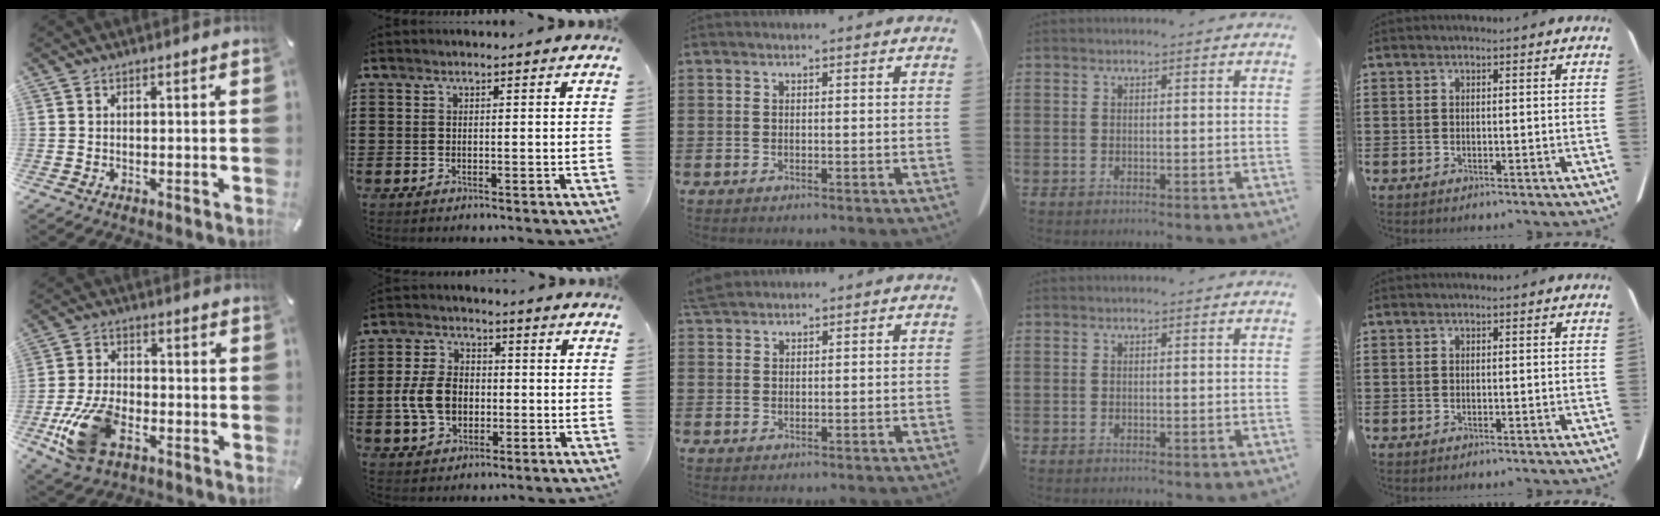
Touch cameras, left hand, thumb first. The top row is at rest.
{"thumb": {"total": 14.2, "force": [-5.7, 8.3, 10.0], "torque": [-0.207, 0.016, -0.096]}, "index": {"total": 7.5, "force": [-1.0, 5.6, 4.9], "torque": [-0.123, 0.007, -0.025]}, "middle": {"total": 2.7, "force": [2.5, 0.5, 1.0], "torque": [-0.027, 0.000, 0.050]}}